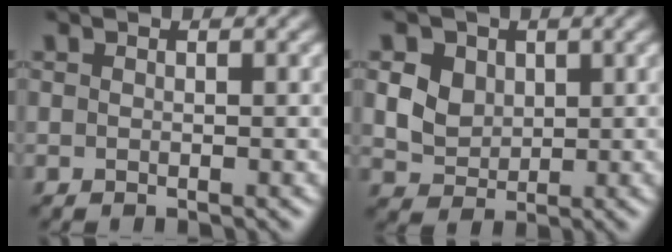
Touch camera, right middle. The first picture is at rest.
{"total": 6.0, "force": [2.2, 4.7, 3.0], "torque": [-0.071, 0.021, 0.032]}